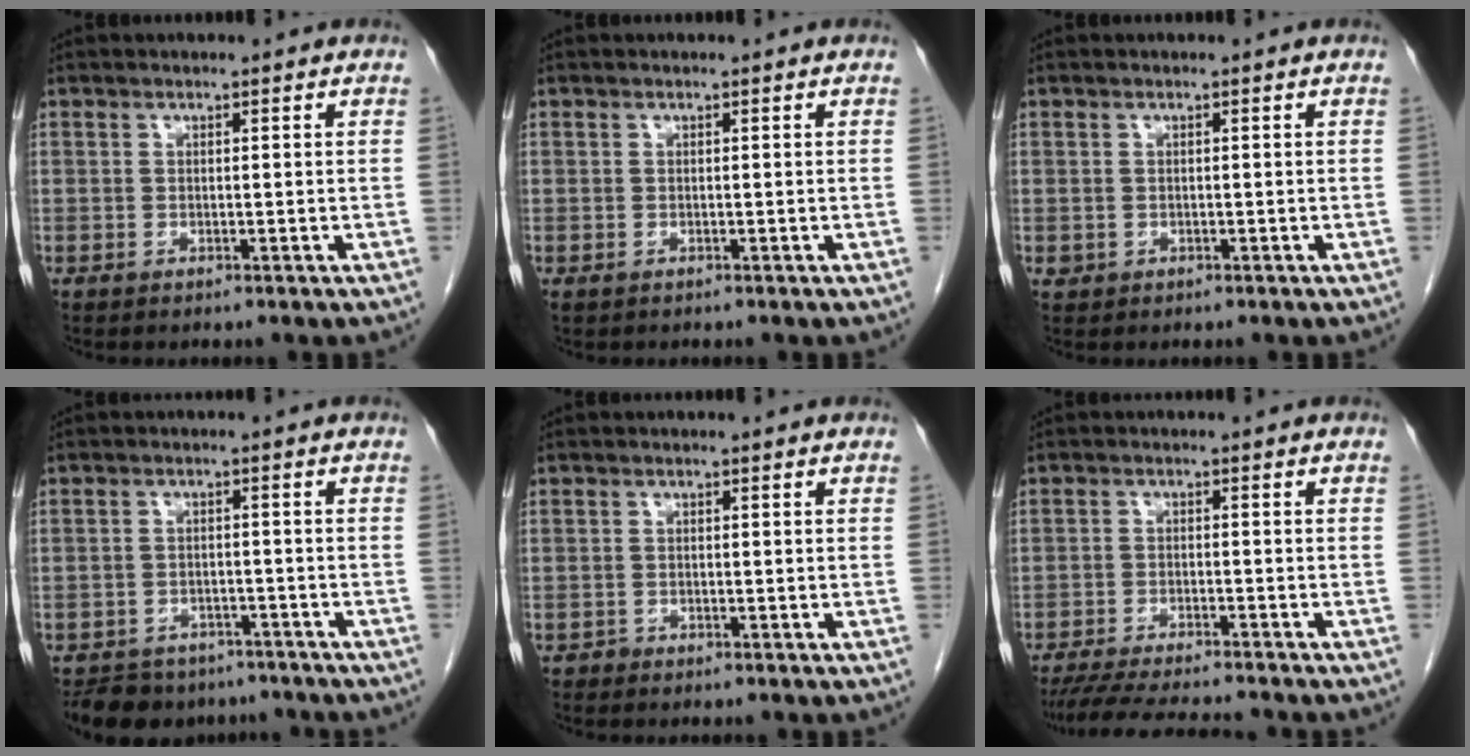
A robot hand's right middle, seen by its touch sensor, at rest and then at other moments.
{"total": 0.0}
{"total": 0.8, "force": [-0.2, 0.8, 0.2], "torque": [-0.004, 0.002, 0.002]}
{"total": 9.1, "force": [-7.5, 4.8, 2.0], "torque": [-0.029, 0.000, -0.099]}
{"total": 0.6, "force": [-0.5, 0.3, -0.1], "torque": [-0.004, 0.000, -0.011]}
{"total": 10.9, "force": [-9.9, 0.7, 4.6], "torque": [-0.071, -0.017, -0.150]}